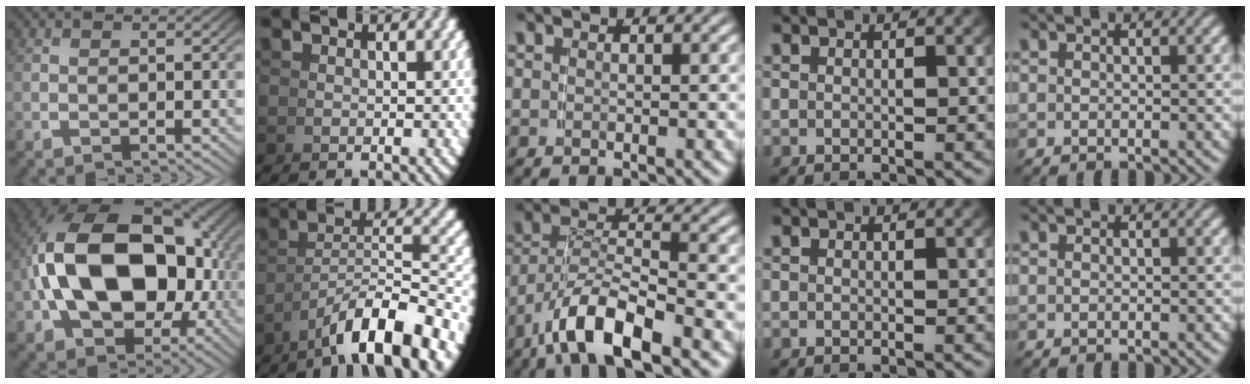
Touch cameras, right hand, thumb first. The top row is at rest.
{"thumb": {"total": 17.6, "force": [-0.4, 11.7, 13.2], "torque": [-0.289, -0.045, 0.017]}, "index": {"total": 8.5, "force": [-2.6, 4.1, 7.0], "torque": [-0.103, -0.026, -0.019]}, "middle": {"total": 5.5, "force": [-2.9, 2.1, 4.2], "torque": [-0.079, -0.012, -0.043]}}